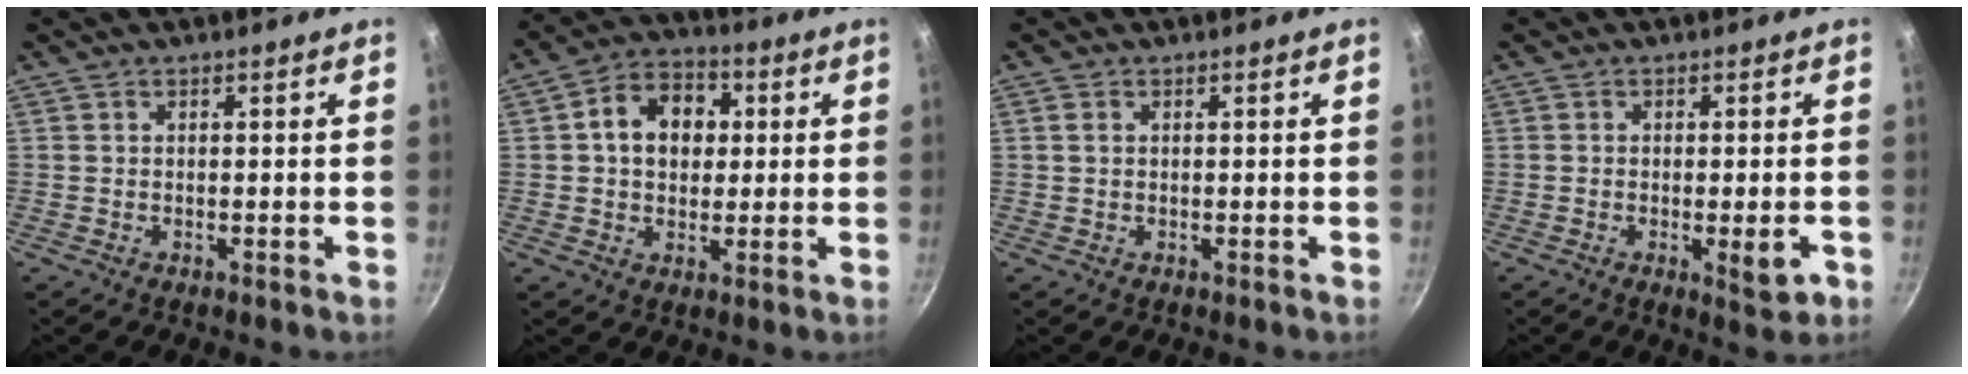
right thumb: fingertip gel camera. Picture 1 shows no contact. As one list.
[{"total": 11.0, "force": [1.8, 8.4, 6.8], "torque": [-0.074, 0.016, 0.014]}, {"total": 1.3, "force": [0.3, 1.0, 0.8], "torque": [-0.013, 0.002, 0.003]}, {"total": 5.1, "force": [-1.6, 1.6, 4.6], "torque": [-0.054, -0.001, -0.019]}]